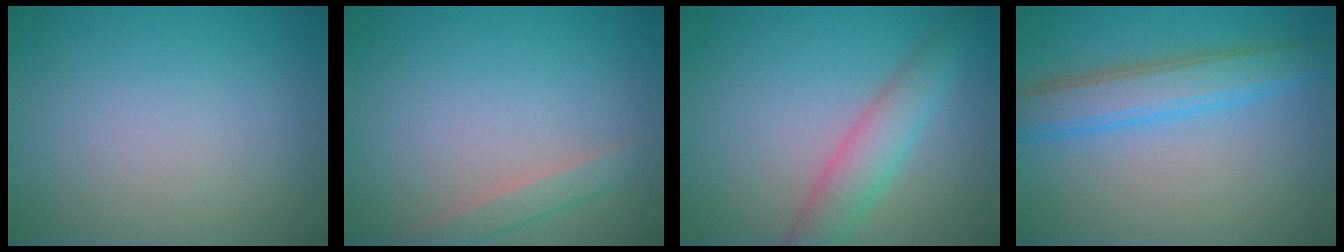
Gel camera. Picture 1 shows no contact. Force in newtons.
{"total": 1.8, "press": 1.8, "slide": 0.1}
{"total": 3.7, "press": 3.7, "slide": 0.1}
{"total": 4.5, "press": 4.5, "slide": 0.1}